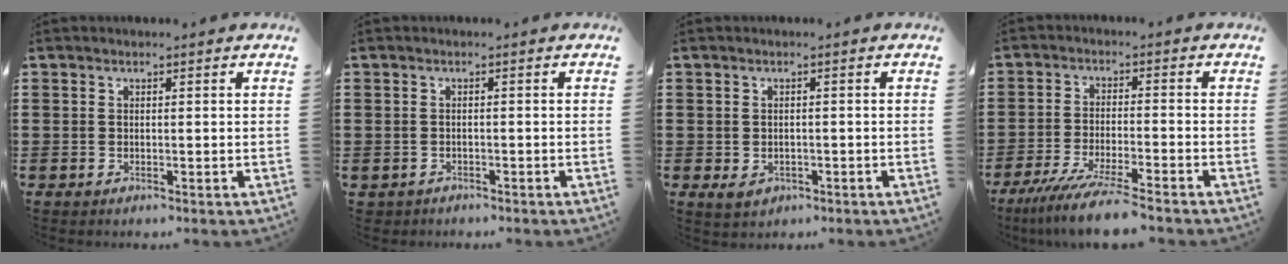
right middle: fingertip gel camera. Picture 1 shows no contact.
{"total": 0.9, "force": [-0.8, 0.2, -0.1], "torque": [-0.002, -0.001, -0.019]}
{"total": 1.5, "force": [-0.7, 1.0, 0.8], "torque": [-0.019, -0.003, -0.014]}
{"total": 7.0, "force": [-6.0, -0.4, 3.6], "torque": [-0.080, -0.019, -0.114]}